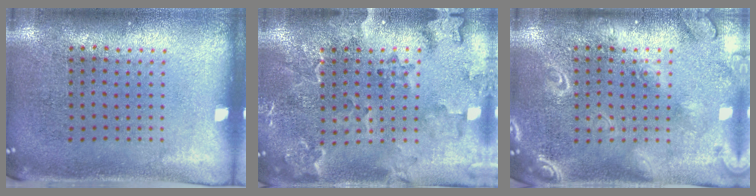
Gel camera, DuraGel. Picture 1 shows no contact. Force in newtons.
{"total": 2.3, "press": 2.1, "slide": 0.8}
{"total": 2.1, "press": 2.1, "slide": 0.2}